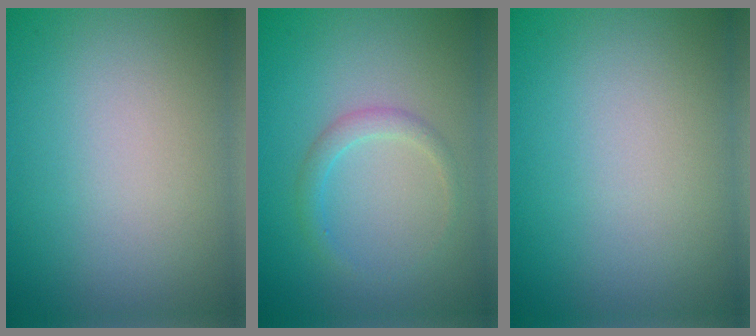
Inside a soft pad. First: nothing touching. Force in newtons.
{"total": 1.6, "press": 1.6, "slide": 0.1}
{"total": 0.0}